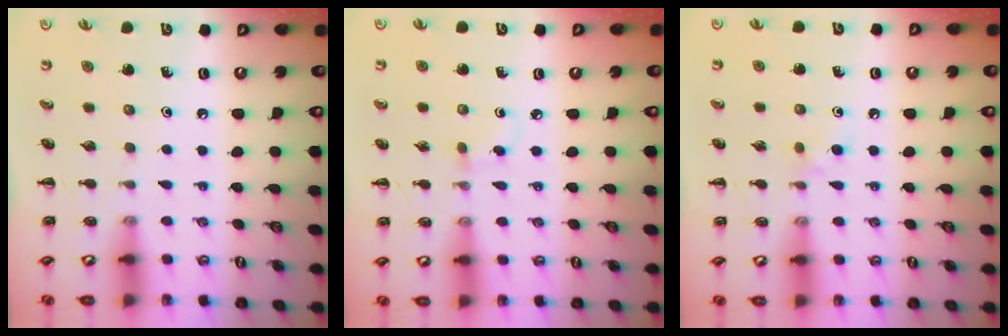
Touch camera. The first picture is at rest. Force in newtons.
{"total": 2.6, "press": 2.4, "slide": 1.2}
{"total": 3.9, "press": 3.6, "slide": 1.4}